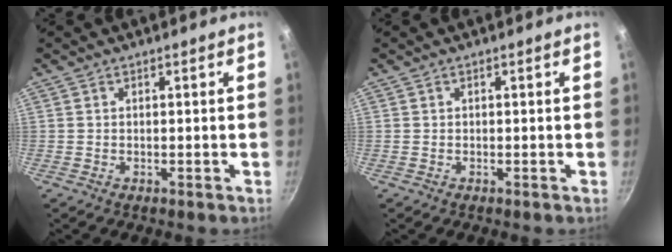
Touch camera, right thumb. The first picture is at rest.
{"total": 0.0}